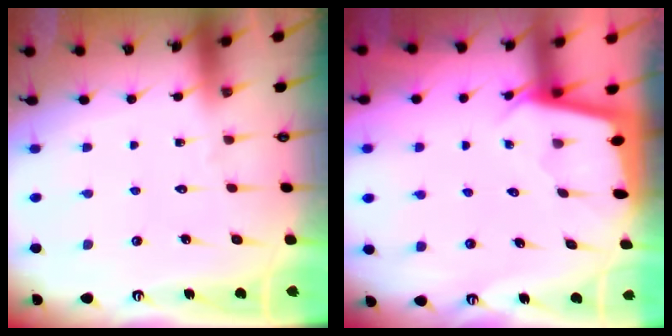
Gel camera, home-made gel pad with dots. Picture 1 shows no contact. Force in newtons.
{"total": 1.9, "press": 1.9, "slide": 0.1}